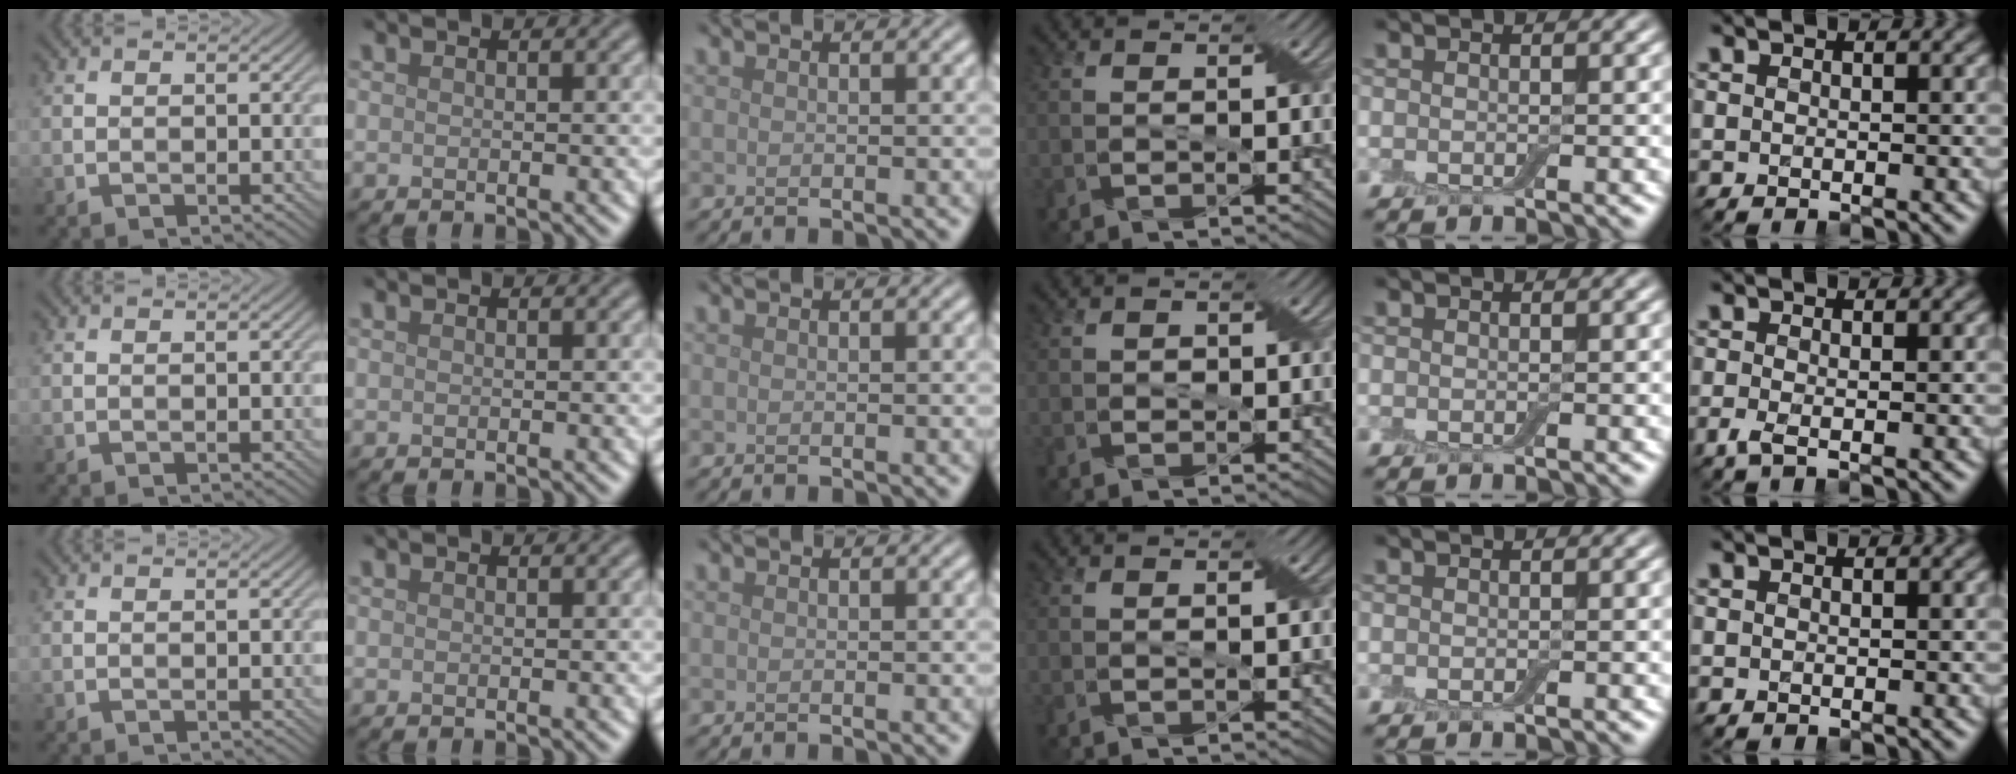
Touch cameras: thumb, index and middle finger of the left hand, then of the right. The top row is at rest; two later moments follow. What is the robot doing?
{"motion": "pour", "object": "bowl"}